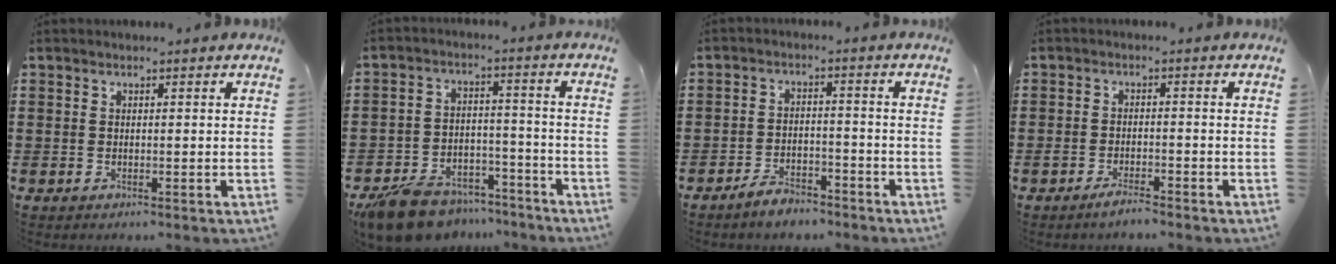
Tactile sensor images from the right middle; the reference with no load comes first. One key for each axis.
{"total": 8.5, "fx": -7.8, "fy": 2.6, "fz": 2.1, "tx": -0.048, "ty": 0.024, "tz": -0.152}
{"total": 4.0, "fx": -3.9, "fy": 0.9, "fz": 0.7, "tx": -0.014, "ty": 0.010, "tz": -0.077}
{"total": 2.4, "fx": -1.9, "fy": 0.4, "fz": 1.4, "tx": -0.031, "ty": 0.001, "tz": -0.037}